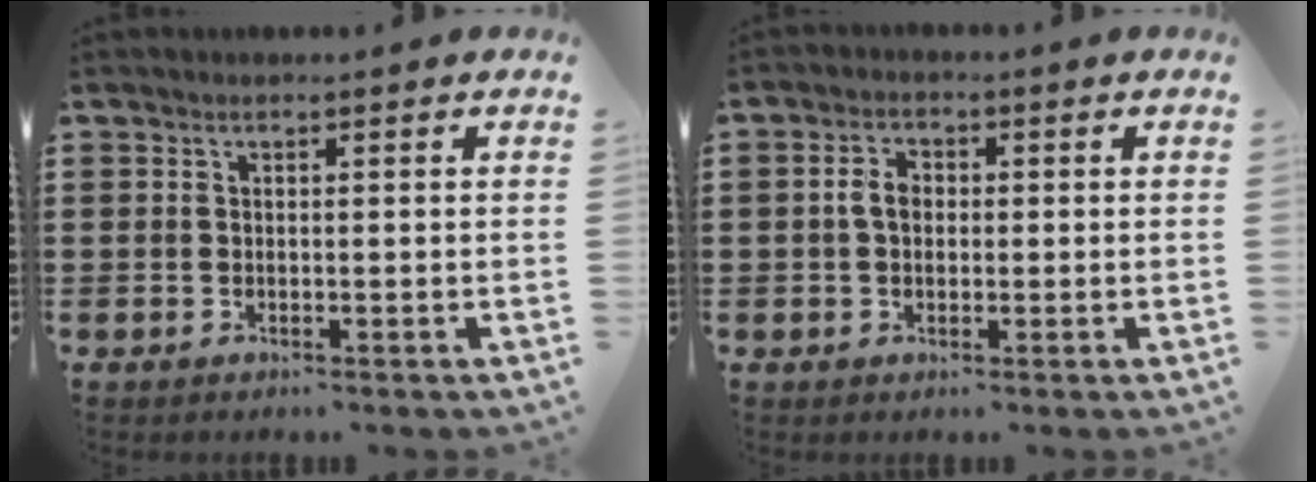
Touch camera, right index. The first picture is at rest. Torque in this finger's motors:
{"motor_torque": [0.36, -0.25, 0.22, 0.05]}